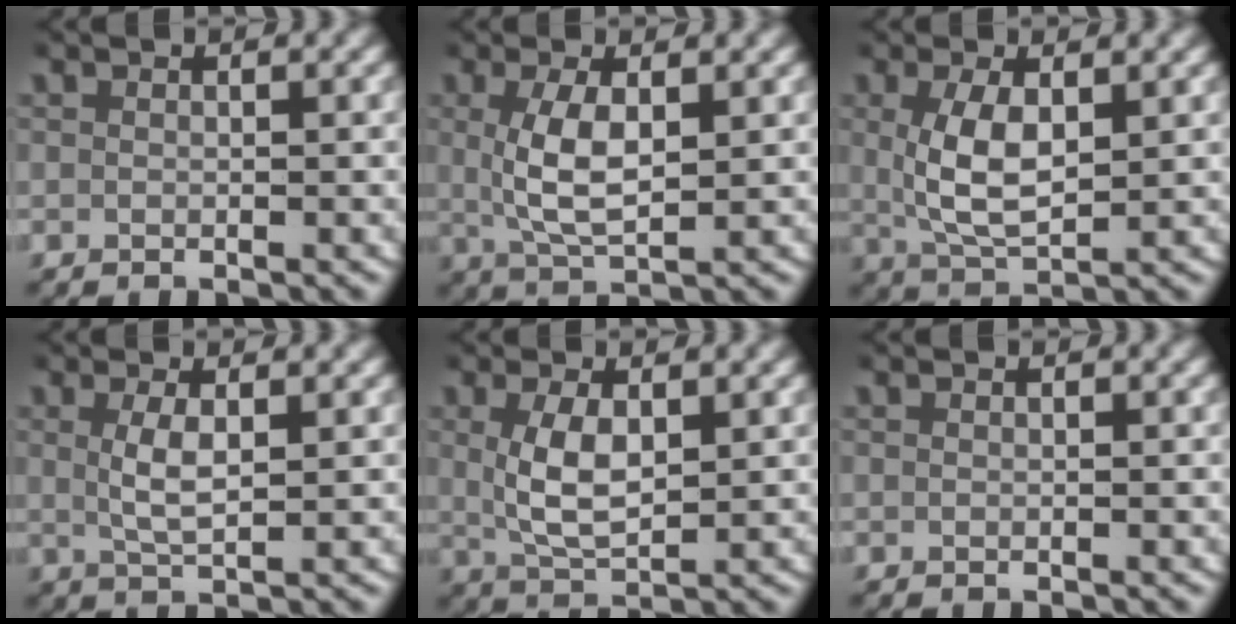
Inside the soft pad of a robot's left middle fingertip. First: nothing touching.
{"total": 4.4, "force": [0.6, 1.7, 4.0], "torque": [-0.087, -0.006, 0.019]}
{"total": 4.8, "force": [0.6, 2.3, 4.1], "torque": [-0.088, -0.006, 0.020]}
{"total": 2.6, "force": [0.6, 0.6, 2.4], "torque": [-0.057, -0.009, 0.018]}
{"total": 4.2, "force": [0.6, 2.1, 3.6], "torque": [-0.077, -0.008, 0.020]}
{"total": 0.0}